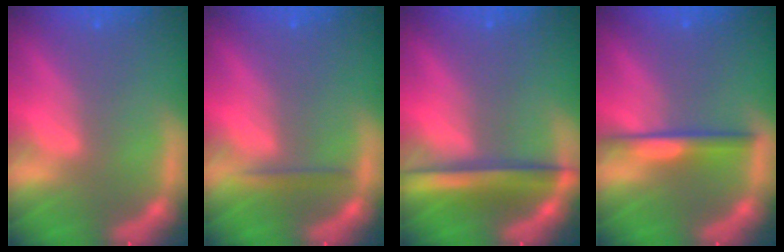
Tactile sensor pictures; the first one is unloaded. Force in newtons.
{"total": 1.4}
{"total": 5.0}
{"total": 3.0}